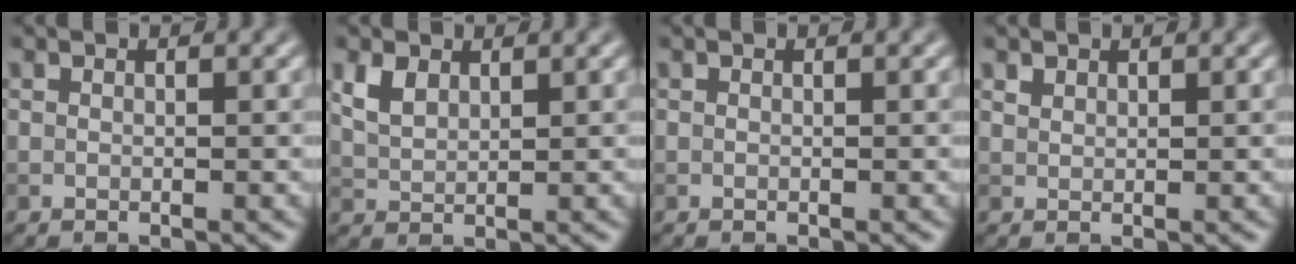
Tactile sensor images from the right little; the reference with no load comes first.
{"total": 2.4, "force": [1.4, 1.4, 1.4], "torque": [-0.036, 0.001, 0.031]}
{"total": 0.0}
{"total": 0.9, "force": [0.8, 0.4, 0.2], "torque": [-0.006, 0.001, 0.018]}